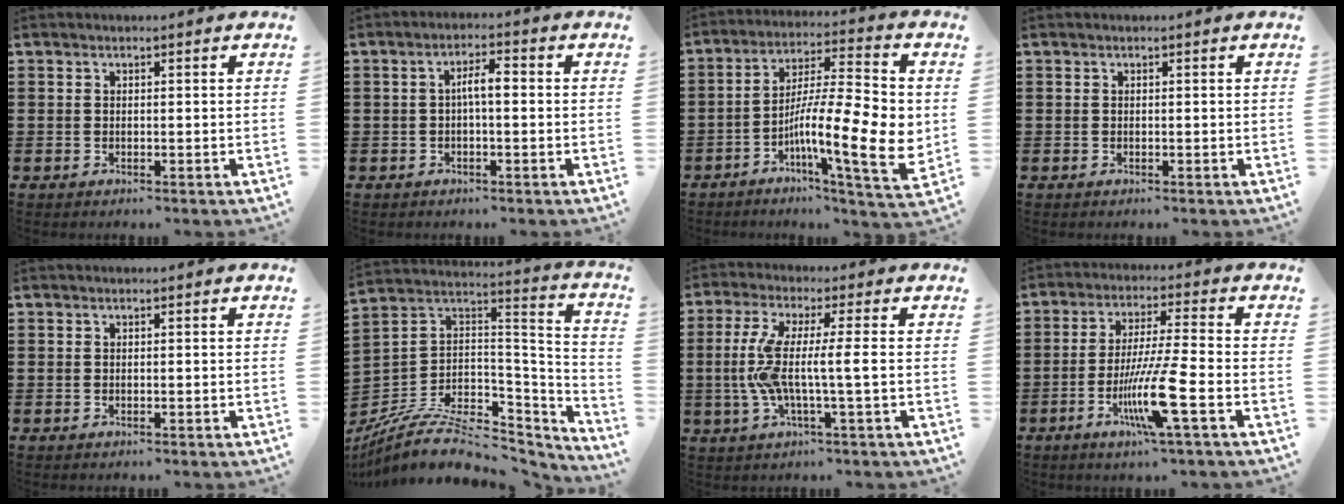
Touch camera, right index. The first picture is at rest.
{"total": 3.4, "force": [-0.2, 0.9, 3.3], "torque": [-0.061, 0.009, -0.007]}
{"total": 14.6, "force": [-2.2, 3.6, 14.0], "torque": [-0.236, -0.024, -0.045]}
{"total": 0.0}
{"total": 0.0}
{"total": 9.9, "force": [-6.5, 4.8, 5.7], "torque": [-0.109, 0.010, -0.116]}
{"total": 8.1, "force": [-0.8, 0.3, 8.0], "torque": [-0.180, -0.017, -0.029]}
{"total": 10.7, "force": [-4.1, 0.2, 9.9], "torque": [-0.195, -0.017, -0.079]}